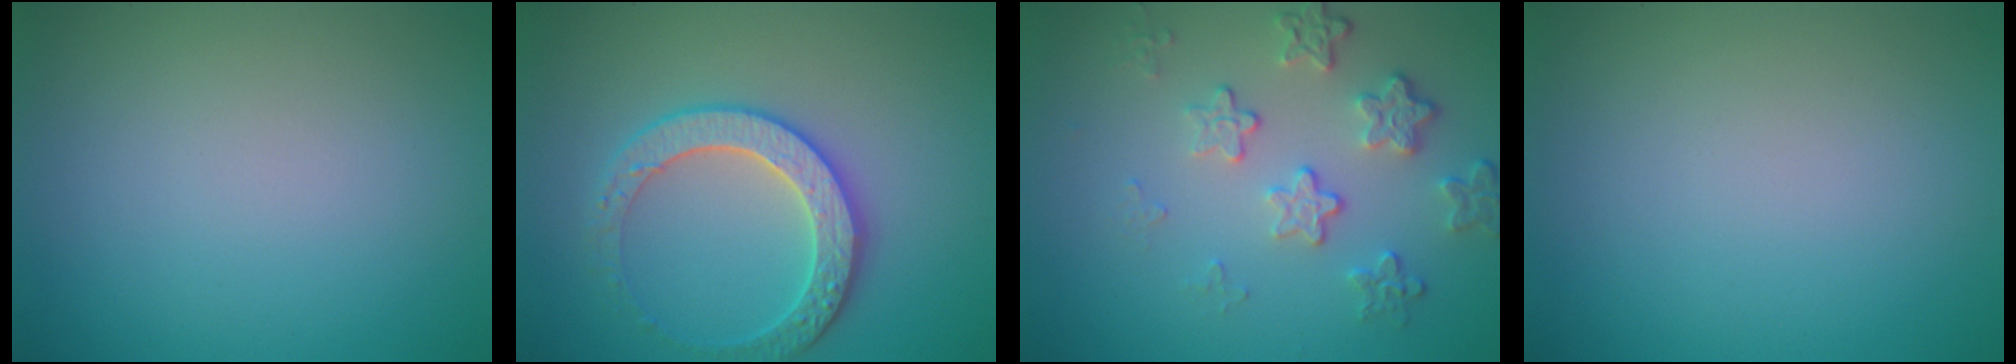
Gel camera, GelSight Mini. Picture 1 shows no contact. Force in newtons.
{"total": 3.8, "press": 3.8, "slide": 0.7}
{"total": 3.9, "press": 2.8, "slide": 2.7}
{"total": 0.0}